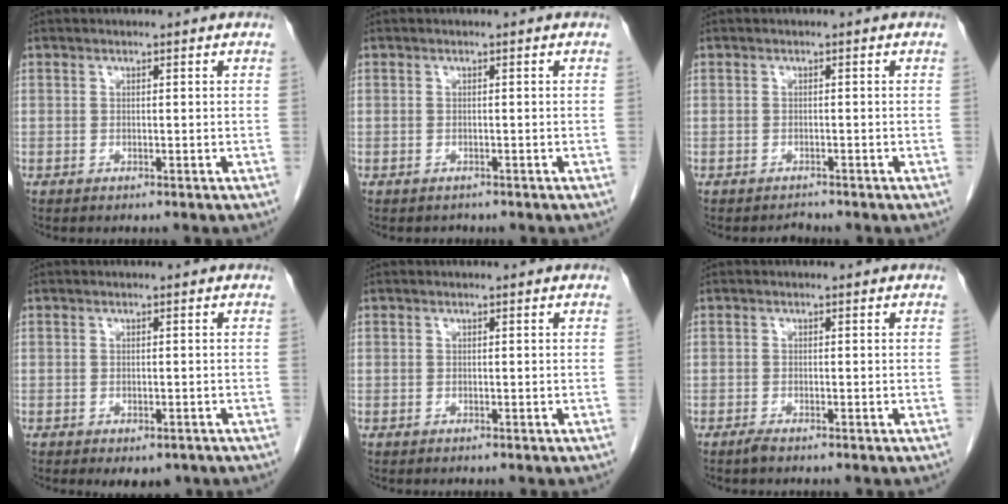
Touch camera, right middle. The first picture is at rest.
{"total": 0.9, "force": [-0.7, 0.5, -0.1], "torque": [-0.009, 0.000, -0.010]}
{"total": 0.9, "force": [-0.8, 0.1, -0.3], "torque": [0.002, -0.005, -0.013]}
{"total": 3.2, "force": [-2.2, 1.7, 1.7], "torque": [-0.014, -0.003, -0.022]}
{"total": 0.0}
{"total": 0.9, "force": [-0.8, 0.0, 0.5], "torque": [-0.015, -0.002, -0.015]}